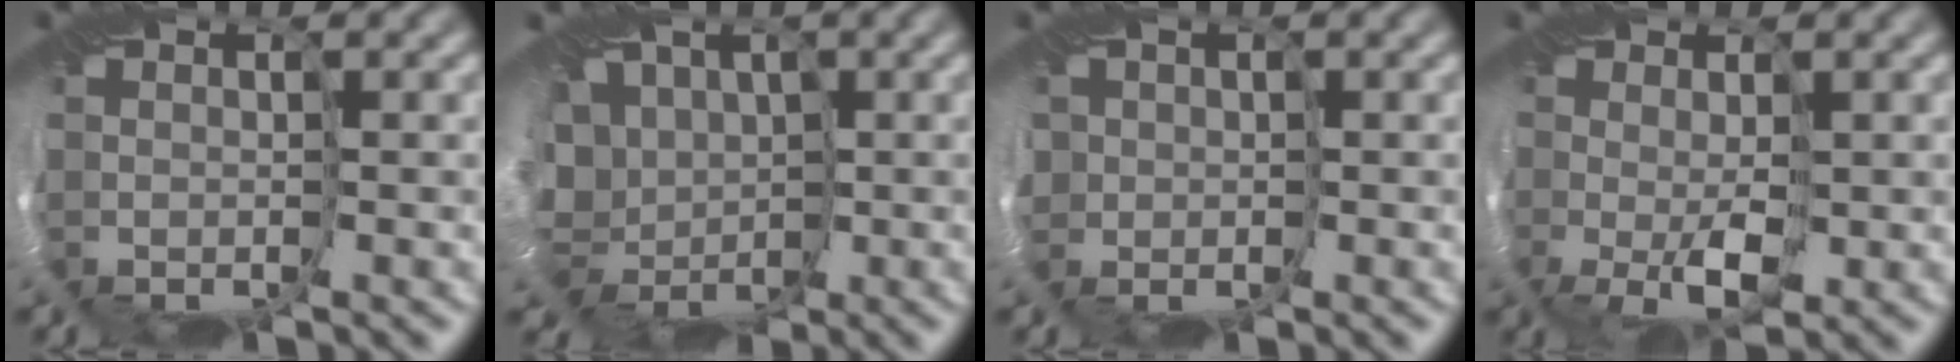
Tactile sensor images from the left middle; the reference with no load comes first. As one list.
[{"total": 11.0, "force": [0.4, 8.9, 6.5], "torque": [-0.107, -0.013, -0.010]}, {"total": 1.8, "force": [-0.6, 1.5, 0.9], "torque": [-0.019, -0.004, -0.019]}, {"total": 0.8, "force": [0.3, -0.5, 0.5], "torque": [-0.011, 0.000, 0.009]}]